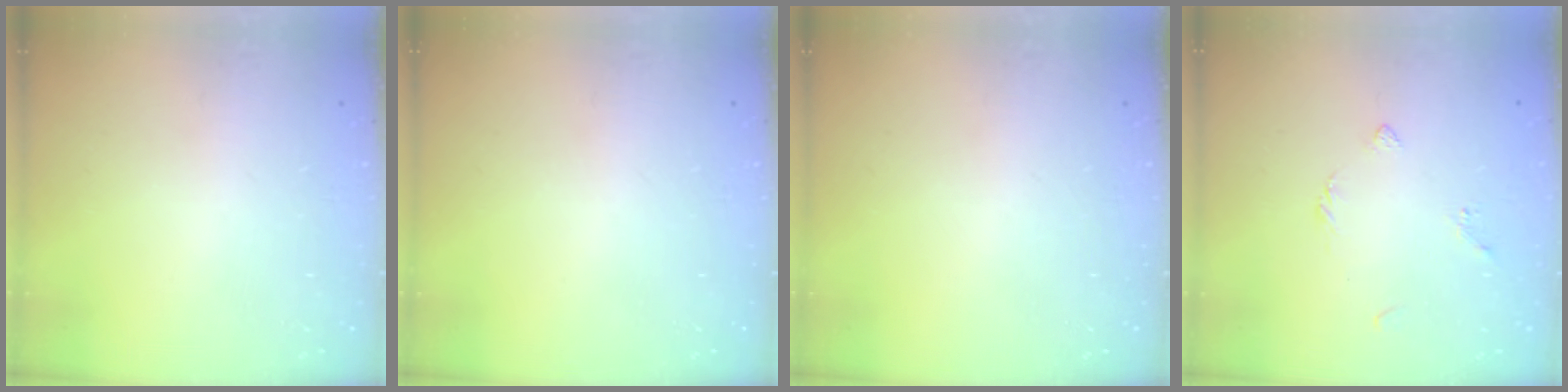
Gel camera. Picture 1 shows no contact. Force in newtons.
{"total": 0.0}
{"total": 0.0}
{"total": 2.4, "press": 2.3, "slide": 0.6}